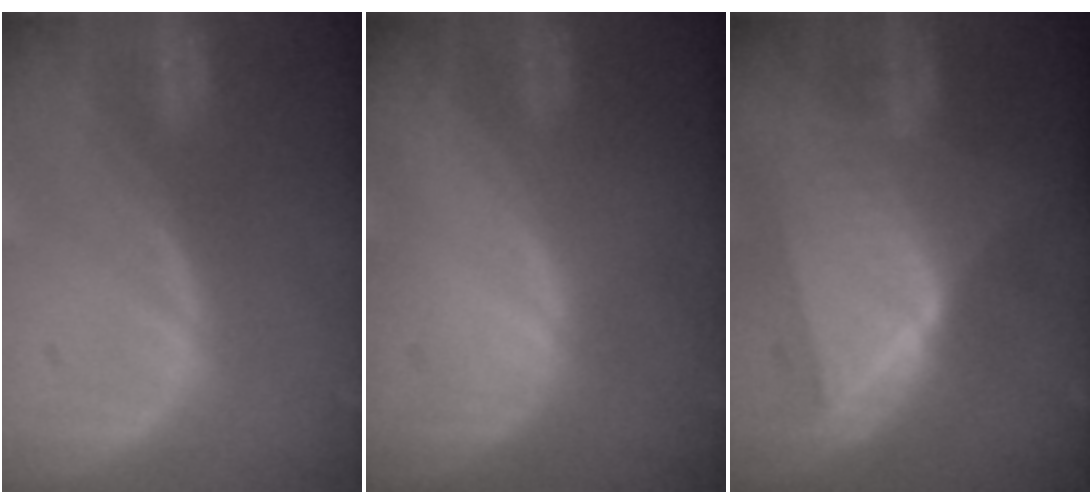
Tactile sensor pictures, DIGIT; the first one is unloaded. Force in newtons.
{"total": 0.6, "press": 0.1, "slide": 0.6}
{"total": 9.6, "press": 9.5, "slide": 0.6}